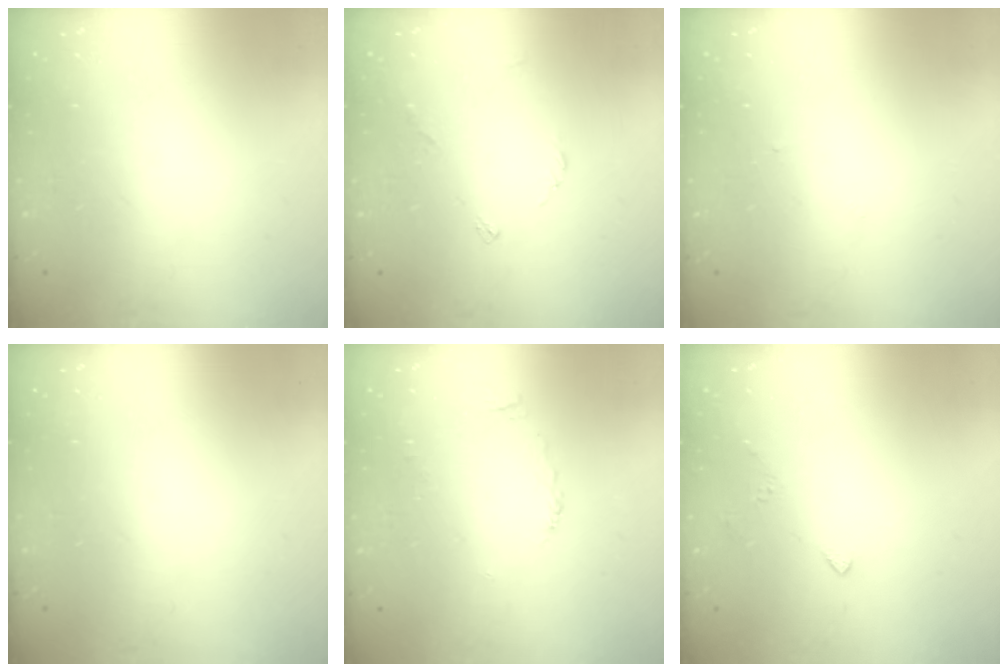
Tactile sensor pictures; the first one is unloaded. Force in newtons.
{"total": 4.2, "press": 4.2, "slide": 0.4}
{"total": 2.8, "press": 2.8, "slide": 0.3}
{"total": 0.0}
{"total": 2.3, "press": 2.2, "slide": 0.7}
{"total": 3.3, "press": 3.2, "slide": 0.8}